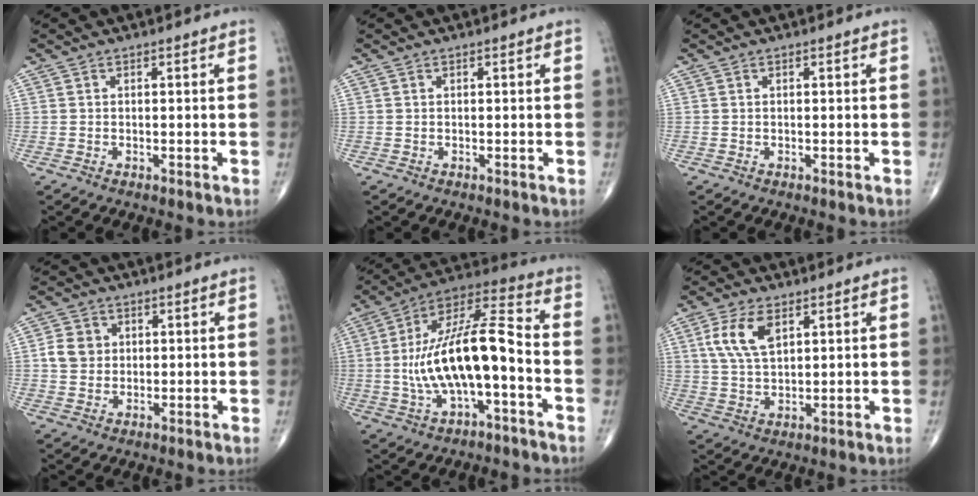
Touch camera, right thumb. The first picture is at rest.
{"total": 0.0}
{"total": 0.0}
{"total": 4.9, "force": [0.7, 4.3, 2.2], "torque": [-0.024, 0.003, 0.010]}
{"total": 17.8, "force": [-3.2, 6.1, 16.5], "torque": [-0.312, 0.052, -0.055]}
{"total": 8.3, "force": [3.2, 4.3, 6.3], "torque": [-0.125, -0.008, 0.066]}